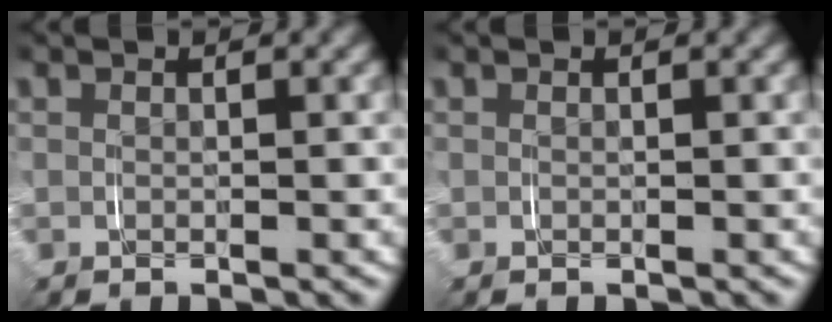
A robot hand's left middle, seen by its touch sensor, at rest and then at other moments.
{"total": 0.0}